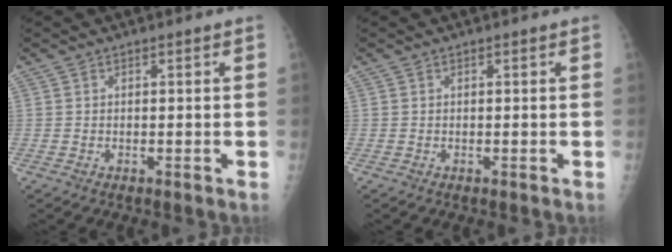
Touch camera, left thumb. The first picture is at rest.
{"total": 0.0}